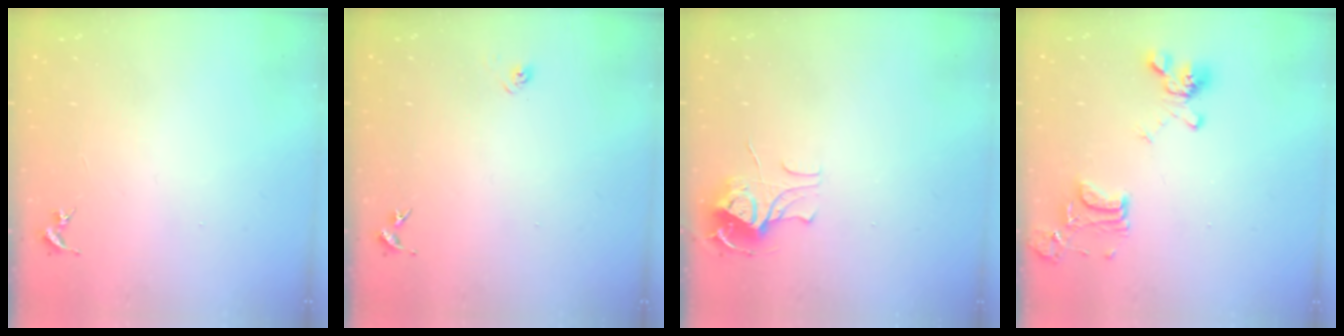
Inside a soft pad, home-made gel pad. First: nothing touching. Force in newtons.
{"total": 3.3, "press": 3.2, "slide": 0.8}
{"total": 8.8, "press": 8.8, "slide": 0.7}
{"total": 15.8, "press": 15.7, "slide": 1.4}